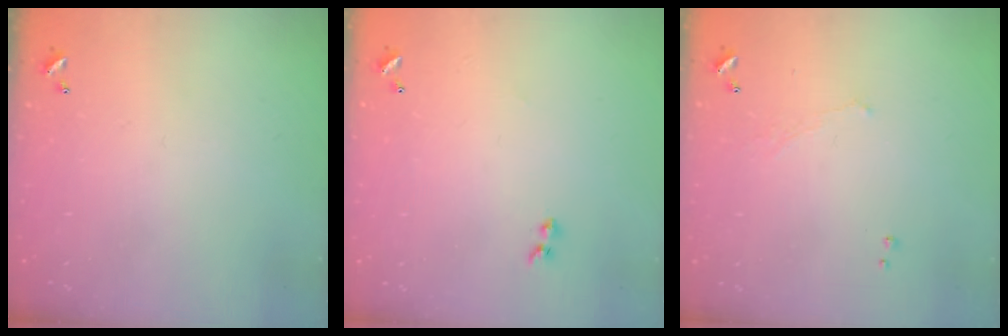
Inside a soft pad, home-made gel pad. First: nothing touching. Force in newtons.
{"total": 1.9, "press": 1.7, "slide": 0.9}
{"total": 1.1, "press": 1.0, "slide": 0.6}